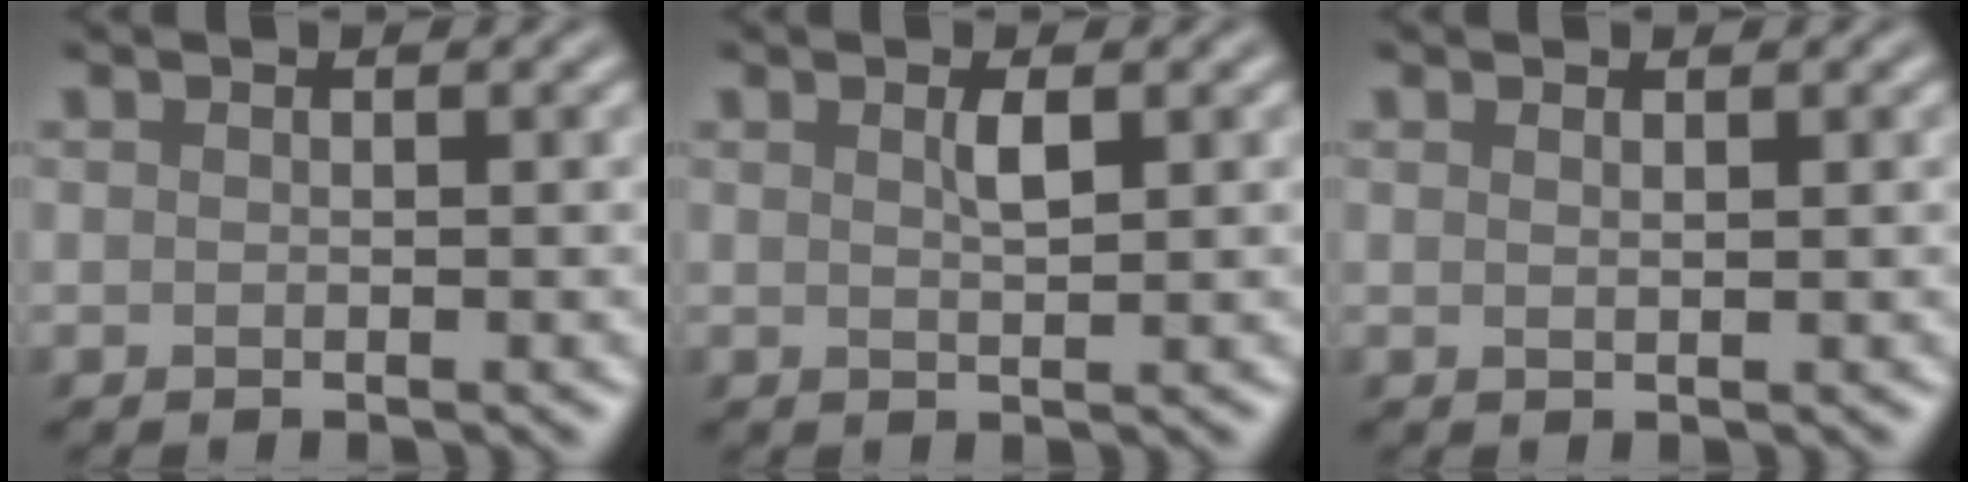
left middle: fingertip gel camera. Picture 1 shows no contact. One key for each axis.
{"total": 1.4, "fx": 0.7, "fy": 0.3, "fz": 1.2, "tx": -0.024, "ty": 0.000, "tz": 0.011}
{"total": 0.7, "fx": 0.5, "fy": 0.2, "fz": 0.4, "tx": -0.002, "ty": 0.000, "tz": 0.009}